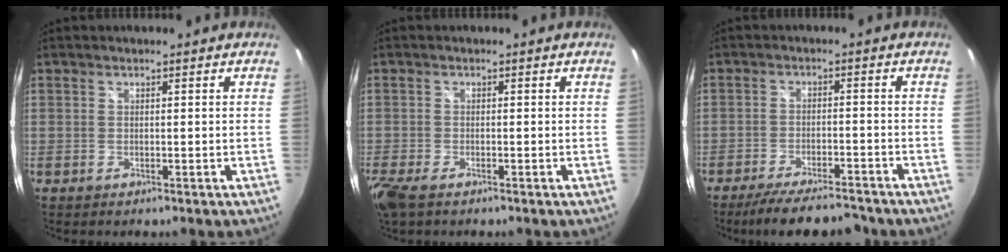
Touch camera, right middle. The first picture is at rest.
{"total": 5.2, "force": [-3.6, 2.0, 3.2], "torque": [-0.083, -0.022, -0.072]}
{"total": 11.5, "force": [-10.1, 2.3, 5.1], "torque": [-0.110, -0.014, -0.156]}